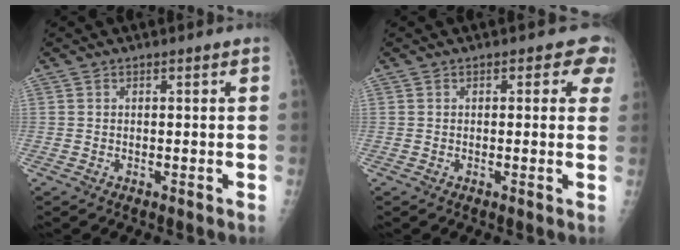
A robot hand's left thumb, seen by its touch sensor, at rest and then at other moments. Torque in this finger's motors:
{"motor_torque": [-0.08, 0.08, -0.10, -0.16, 0.03]}